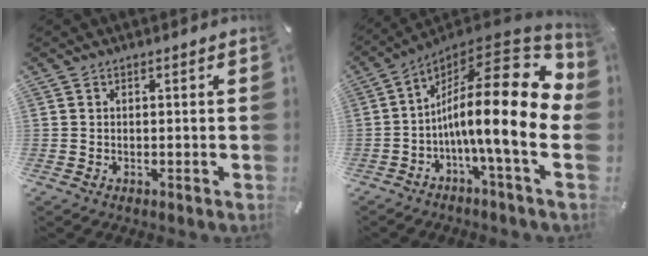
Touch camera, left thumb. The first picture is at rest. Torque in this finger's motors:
{"motor_torque": [-0.11, 2.90, 2.48, -0.29, 0.35]}